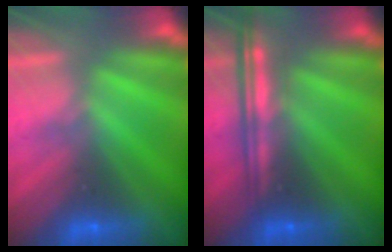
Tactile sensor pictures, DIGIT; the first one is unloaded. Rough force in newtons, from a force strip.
{"total": 8.4}